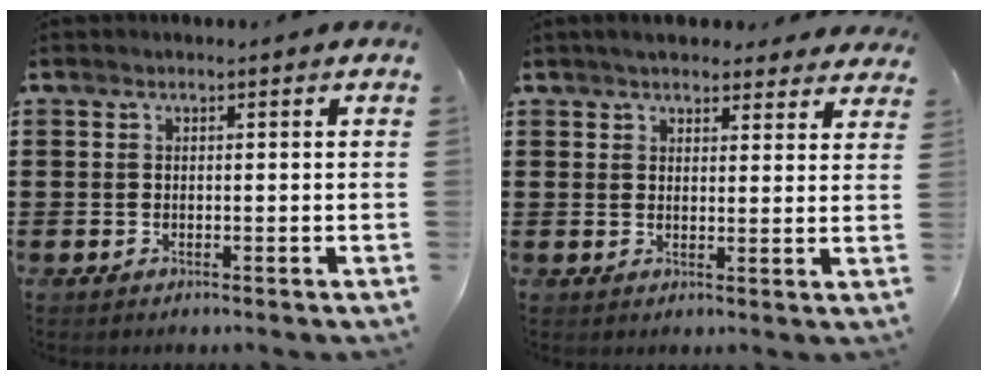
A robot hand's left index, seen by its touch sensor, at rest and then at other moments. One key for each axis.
{"total": 3.8, "fx": 3.6, "fy": 1.0, "fz": 1.0, "tx": -0.029, "ty": -0.006, "tz": 0.067}